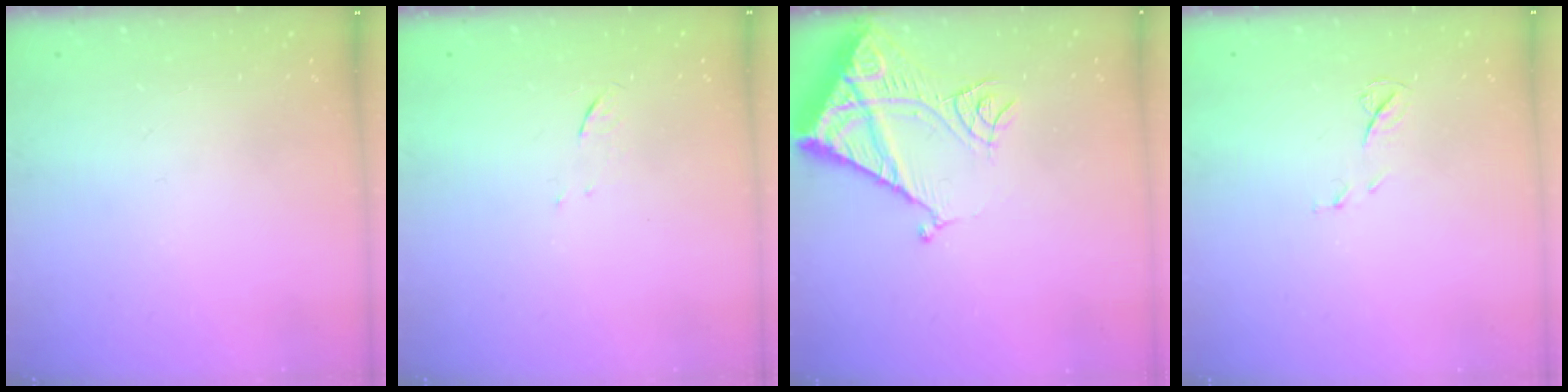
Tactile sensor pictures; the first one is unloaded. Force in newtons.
{"total": 3.2, "press": 3.0, "slide": 1.3}
{"total": 13.7, "press": 13.6, "slide": 1.6}
{"total": 5.7, "press": 5.6, "slide": 0.5}